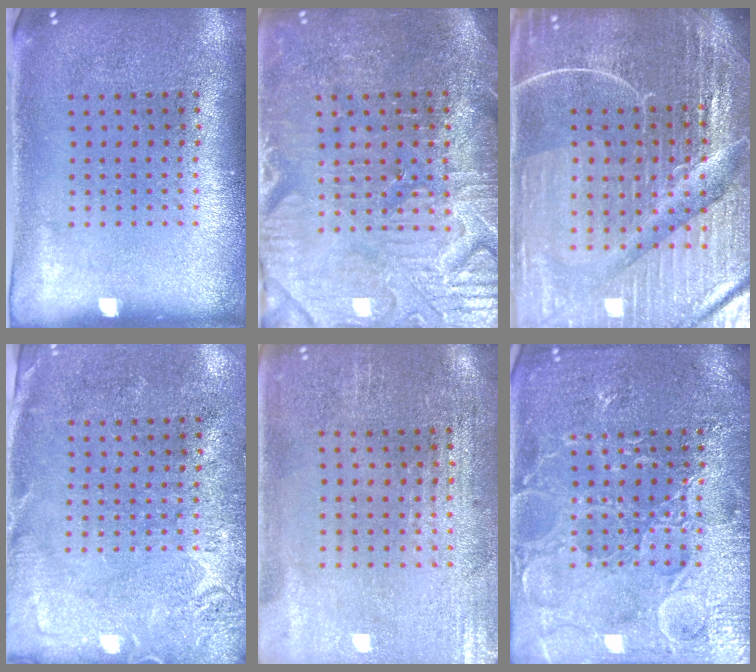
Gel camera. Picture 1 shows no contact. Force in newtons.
{"total": 4.0, "press": 3.8, "slide": 1.3}
{"total": 6.8, "press": 6.0, "slide": 3.2}
{"total": 2.7, "press": 2.4, "slide": 1.3}
{"total": 0.6, "press": 0.5, "slide": 0.4}
{"total": 6.5, "press": 6.4, "slide": 0.9}